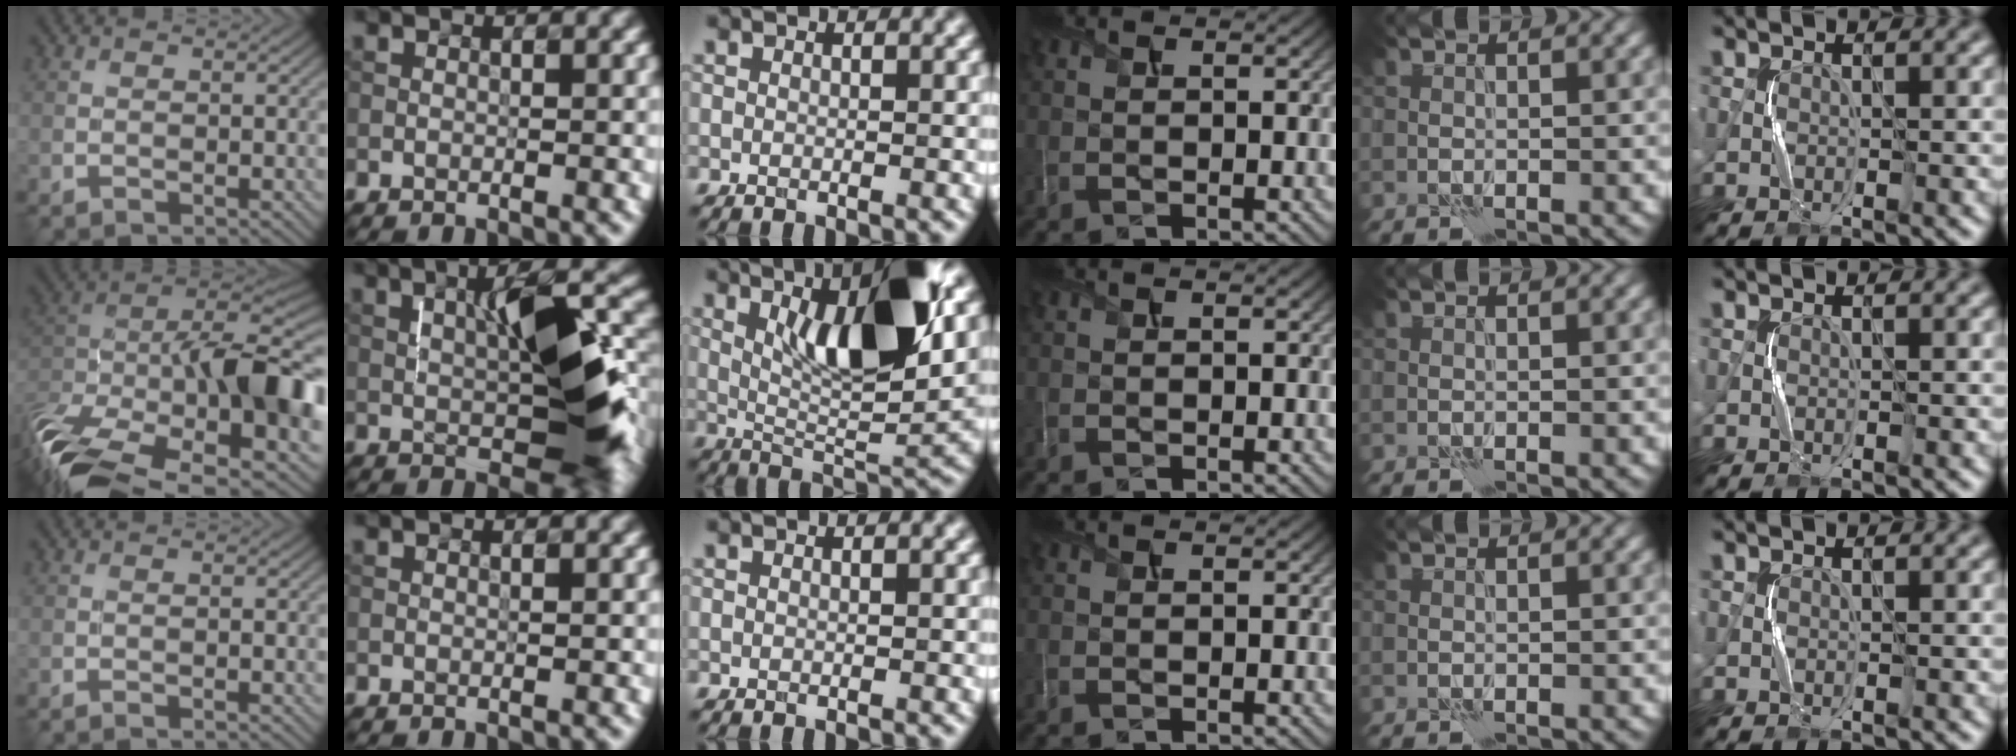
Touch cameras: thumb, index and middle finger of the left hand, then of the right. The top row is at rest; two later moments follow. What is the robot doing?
{"motion": "squeeze", "object": "paper clamp"}